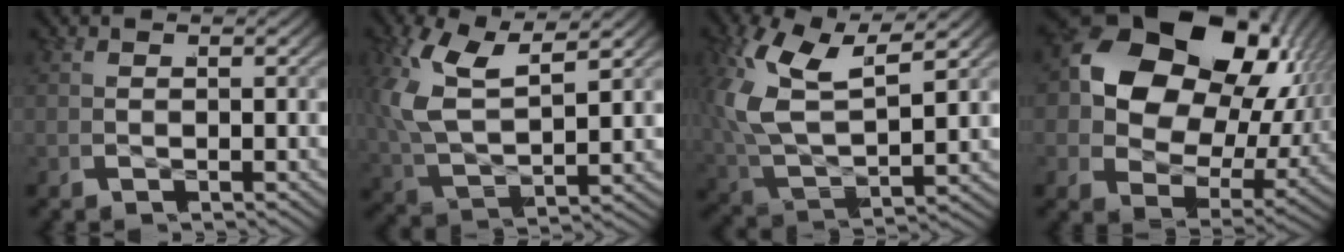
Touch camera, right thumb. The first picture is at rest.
{"total": 8.1, "force": [2.0, 5.2, 5.8], "torque": [-0.162, -0.024, 0.054]}
{"total": 9.0, "force": [1.8, 5.8, 6.6], "torque": [-0.179, -0.029, 0.048]}
{"total": 19.1, "force": [2.9, 13.6, 13.2], "torque": [-0.264, -0.022, 0.047]}